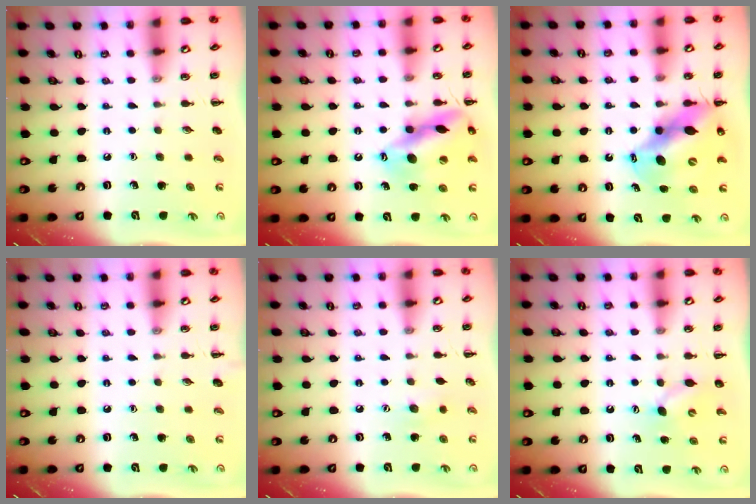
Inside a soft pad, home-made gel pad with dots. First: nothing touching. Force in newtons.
{"total": 14.7, "press": 14.6, "slide": 2.3}
{"total": 12.9, "press": 12.4, "slide": 3.5}
{"total": 0.0}
{"total": 6.1, "press": 6.0, "slide": 1.1}
{"total": 4.3, "press": 4.1, "slide": 1.0}